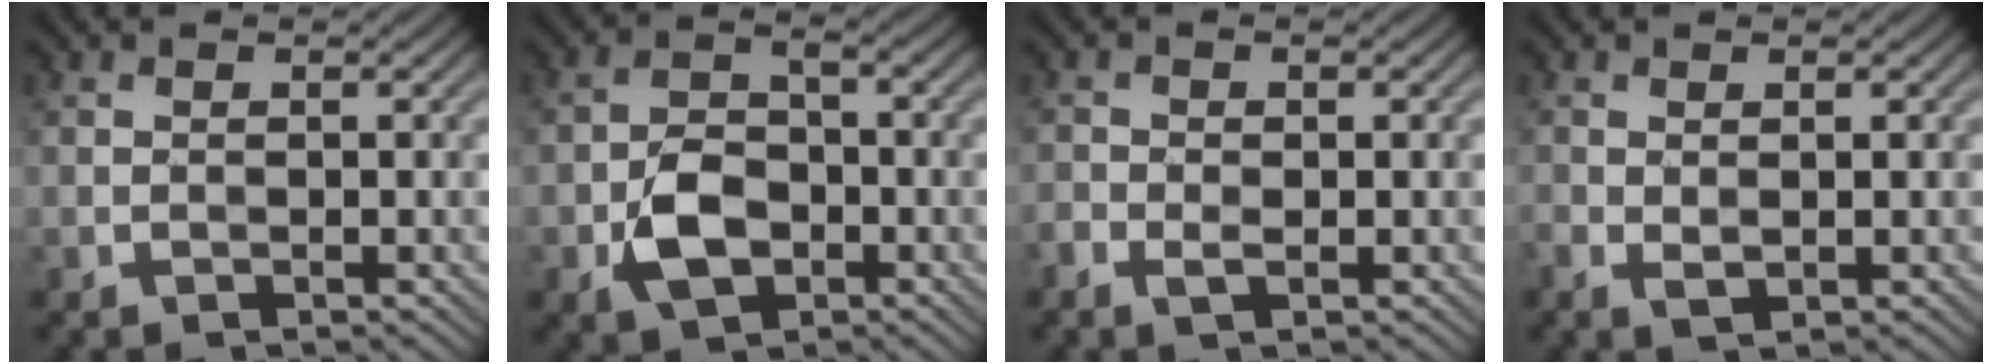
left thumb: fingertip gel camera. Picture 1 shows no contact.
{"total": 6.0, "force": [-2.3, 3.7, 4.0], "torque": [-0.078, -0.003, -0.048]}
{"total": 1.9, "force": [-0.8, 0.9, 1.5], "torque": [-0.035, -0.005, -0.017]}
{"total": 1.5, "force": [0.0, 0.6, 1.4], "torque": [-0.035, -0.003, 0.001]}